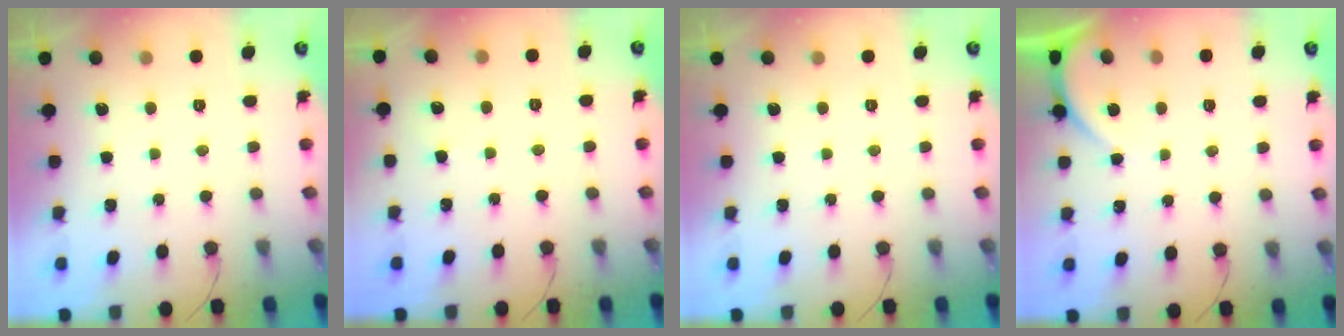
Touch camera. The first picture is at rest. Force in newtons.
{"total": 2.5, "press": 2.5, "slide": 0.3}
{"total": 0.0}
{"total": 2.8, "press": 2.8, "slide": 0.3}